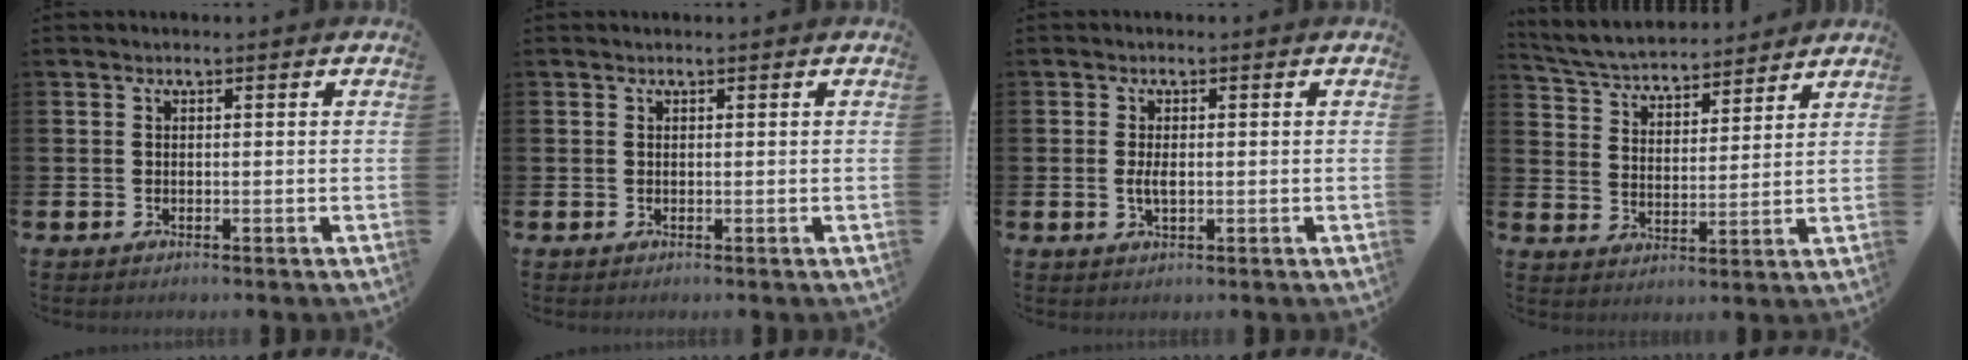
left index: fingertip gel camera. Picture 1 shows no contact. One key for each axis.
{"total": 0.0}
{"total": 2.0, "fx": -0.1, "fy": 0.8, "fz": 1.8, "tx": -0.026, "ty": -0.001, "tz": -0.004}
{"total": 5.1, "fx": 4.8, "fy": 1.3, "fz": 1.0, "tx": -0.047, "ty": -0.042, "tz": 0.078}